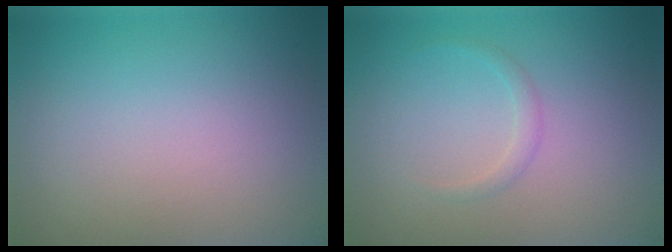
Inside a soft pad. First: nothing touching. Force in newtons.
{"total": 0.9, "press": 0.9, "slide": 0.1}